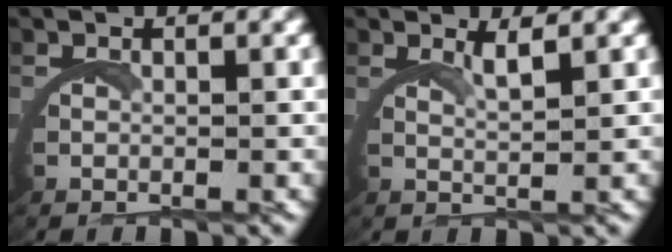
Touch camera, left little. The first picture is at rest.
{"total": 2.4, "force": [1.9, -0.8, 1.1], "torque": [-0.025, -0.004, 0.034]}